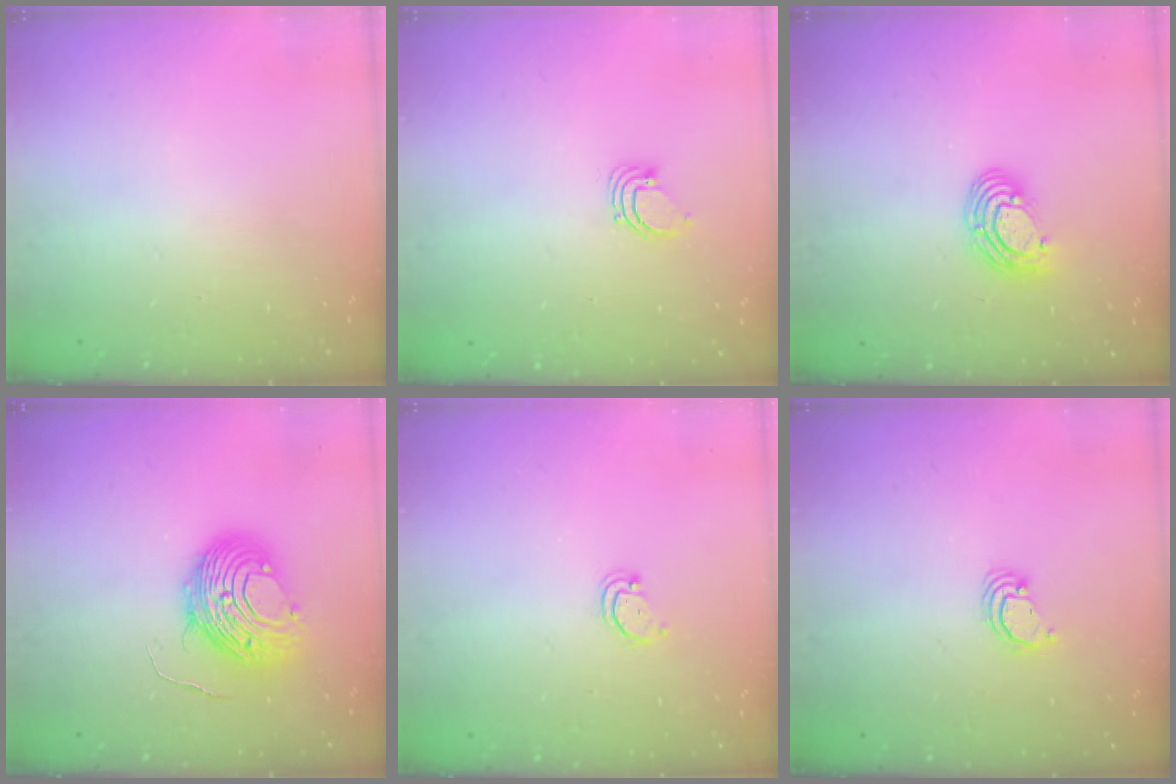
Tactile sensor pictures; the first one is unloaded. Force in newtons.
{"total": 2.5, "press": 2.5, "slide": 0.1}
{"total": 7.9, "press": 7.8, "slide": 1.2}
{"total": 11.0, "press": 11.0, "slide": 1.0}
{"total": 2.2, "press": 2.1, "slide": 0.4}
{"total": 2.6, "press": 2.6, "slide": 0.2}